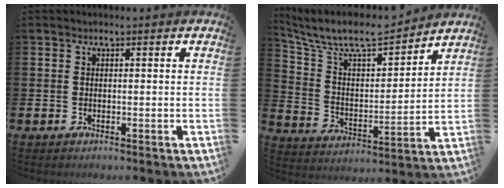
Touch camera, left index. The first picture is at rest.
{"total": 9.2, "force": [8.1, 2.5, 3.4], "torque": [-0.111, -0.054, 0.141]}